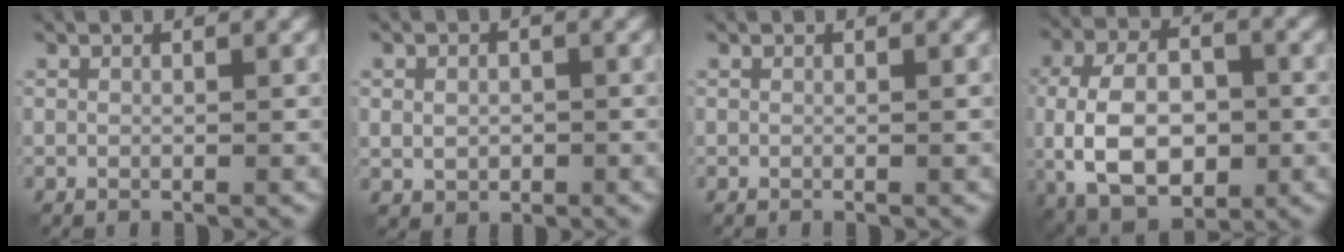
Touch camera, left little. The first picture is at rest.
{"total": 2.2, "force": [-0.2, 1.8, 1.3], "torque": [-0.020, -0.004, -0.002]}
{"total": 0.0}
{"total": 10.2, "force": [-2.2, 6.2, 7.7], "torque": [-0.164, -0.011, -0.043]}